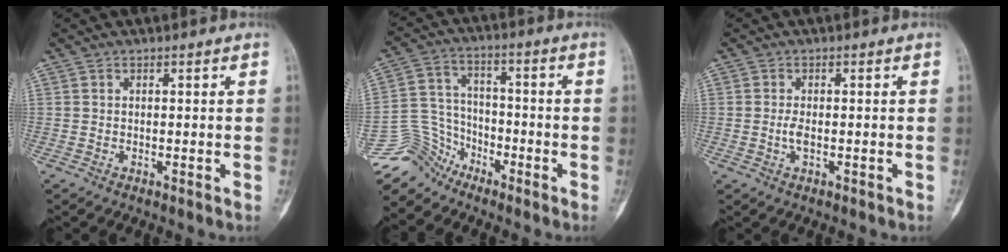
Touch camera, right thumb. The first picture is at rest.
{"total": 8.7, "force": [-7.4, 4.6, -0.5], "torque": [0.032, 0.068, -0.154]}
{"total": 2.0, "force": [-0.5, 1.1, 1.6], "torque": [-0.030, 0.002, -0.013]}